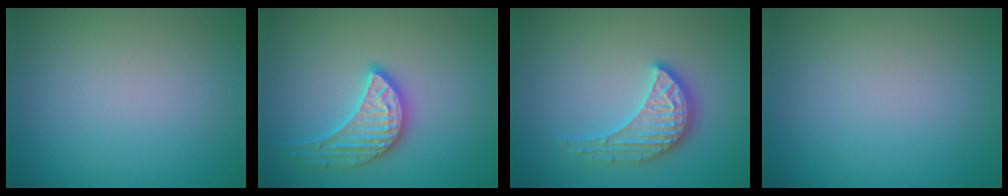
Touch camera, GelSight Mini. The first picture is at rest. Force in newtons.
{"total": 3.3, "press": 3.3, "slide": 0.3}
{"total": 3.7, "press": 3.3, "slide": 1.7}
{"total": 0.0}